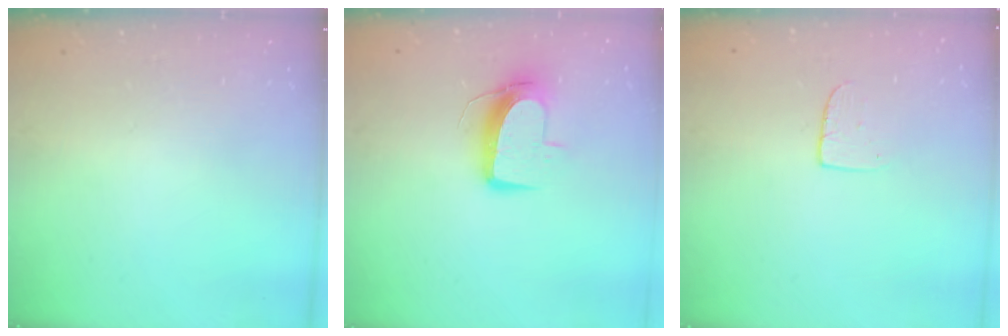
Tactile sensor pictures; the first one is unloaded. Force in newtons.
{"total": 10.0, "press": 9.9, "slide": 0.8}
{"total": 5.0, "press": 5.0, "slide": 0.4}